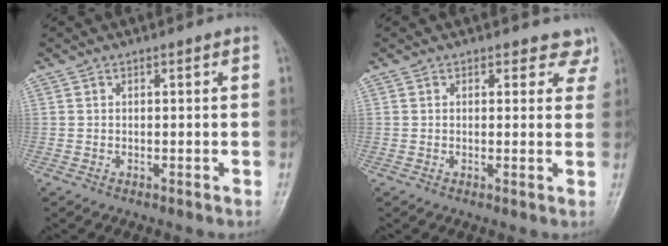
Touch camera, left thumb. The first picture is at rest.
{"total": 3.9, "force": [3.2, 2.2, 0.1], "torque": [0.038, -0.017, 0.016]}